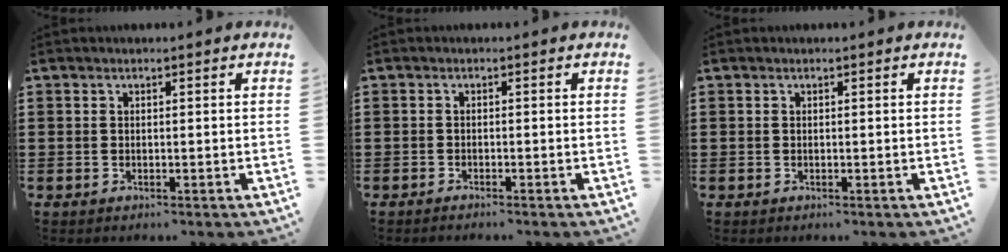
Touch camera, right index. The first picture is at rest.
{"total": 1.0, "force": [-0.9, -0.2, 0.0], "torque": [-0.003, -0.004, -0.018]}
{"total": 0.0}